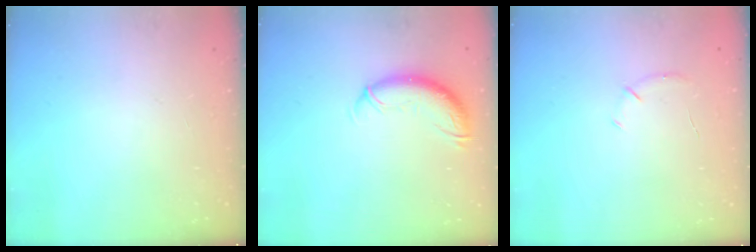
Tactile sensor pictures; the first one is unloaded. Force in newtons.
{"total": 10.9, "press": 10.9, "slide": 1.1}
{"total": 6.1, "press": 5.9, "slide": 1.7}